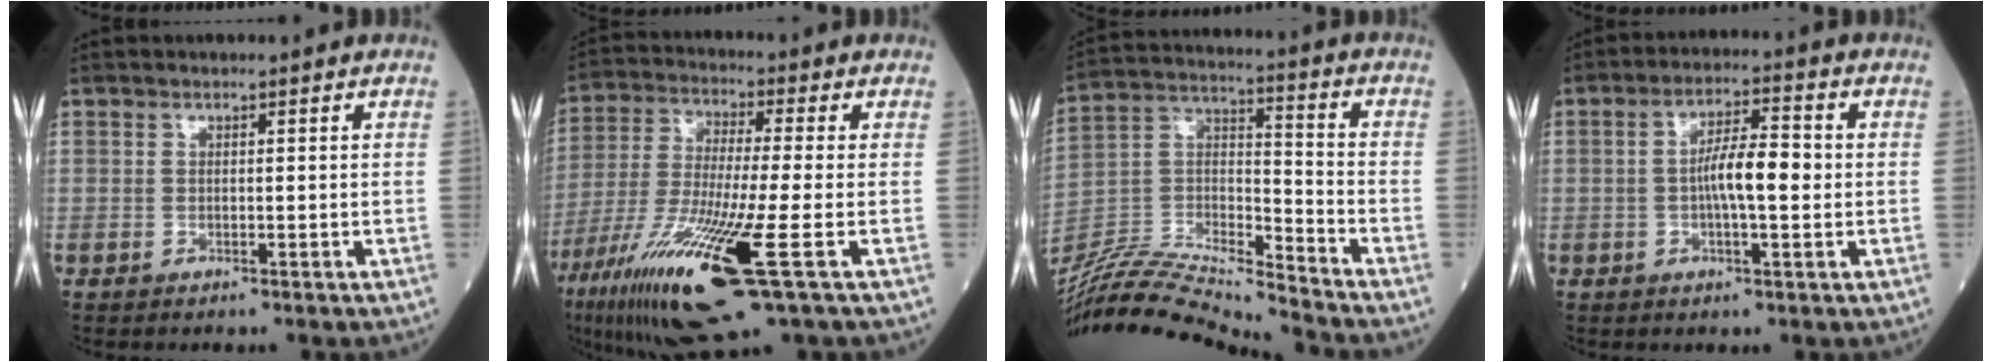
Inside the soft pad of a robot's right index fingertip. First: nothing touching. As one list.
[{"total": 18.8, "force": [-8.1, 1.2, 16.9], "torque": [-0.347, -0.051, -0.148]}, {"total": 18.7, "force": [-18.0, -1.0, 5.2], "torque": [-0.098, 0.019, -0.326]}, {"total": 6.7, "force": [-0.2, 1.4, 6.6], "torque": [-0.121, 0.012, -0.007]}]